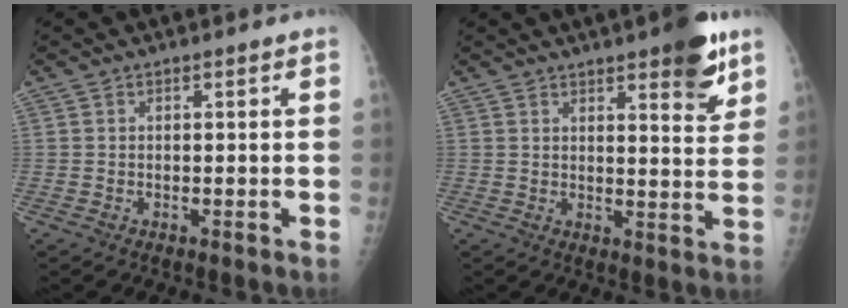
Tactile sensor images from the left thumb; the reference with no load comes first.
{"total": 9.9, "force": [6.0, 2.8, 7.4], "torque": [-0.073, -0.030, 0.075]}